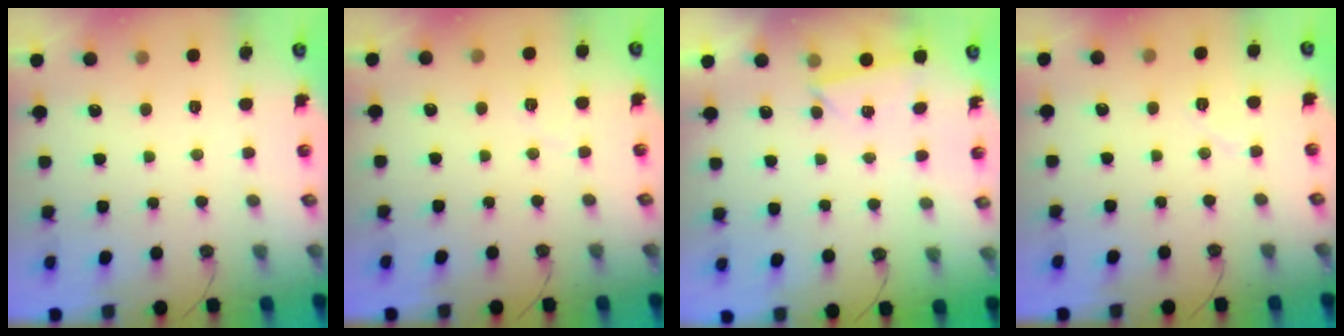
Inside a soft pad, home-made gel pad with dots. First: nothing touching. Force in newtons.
{"total": 5.2, "press": 4.6, "slide": 2.4}
{"total": 2.6, "press": 2.6, "slide": 0.3}
{"total": 5.3, "press": 4.8, "slide": 2.1}